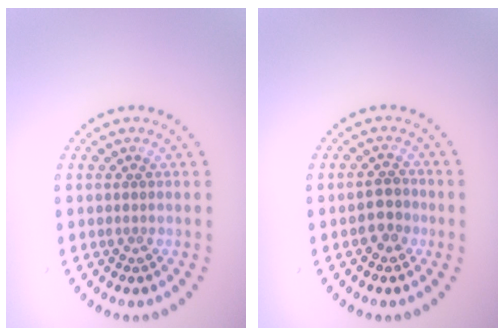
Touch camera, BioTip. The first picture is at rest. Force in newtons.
{"total": 2.1, "press": 1.9, "slide": 0.7}